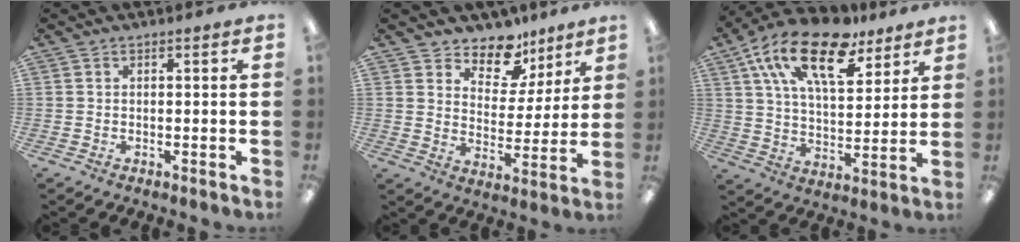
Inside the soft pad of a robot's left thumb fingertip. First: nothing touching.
{"total": 10.8, "force": [8.8, 5.5, 2.9], "torque": [-0.051, -0.064, 0.162]}
{"total": 19.6, "force": [12.1, 9.0, 12.5], "torque": [-0.218, -0.050, 0.209]}